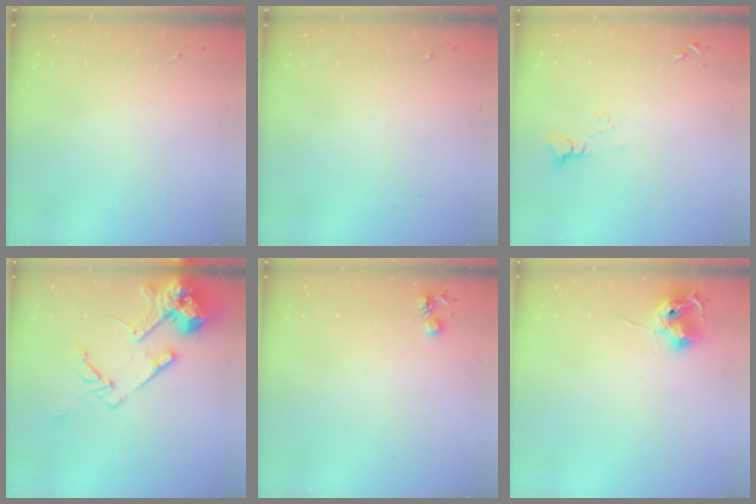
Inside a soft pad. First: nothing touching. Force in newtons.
{"total": 0.0}
{"total": 3.4, "press": 3.4, "slide": 0.3}
{"total": 15.8, "press": 15.6, "slide": 2.0}
{"total": 4.5, "press": 4.5, "slide": 0.6}
{"total": 9.1, "press": 9.1, "slide": 0.6}